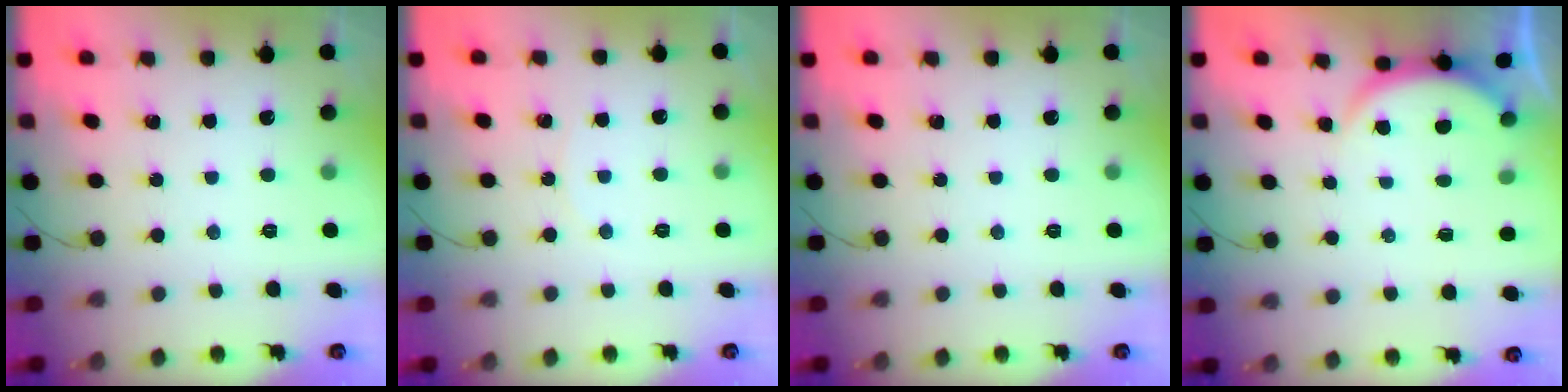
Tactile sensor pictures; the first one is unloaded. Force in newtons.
{"total": 3.9, "press": 3.1, "slide": 2.3}
{"total": 0.0}
{"total": 2.9, "press": 2.8, "slide": 0.6}